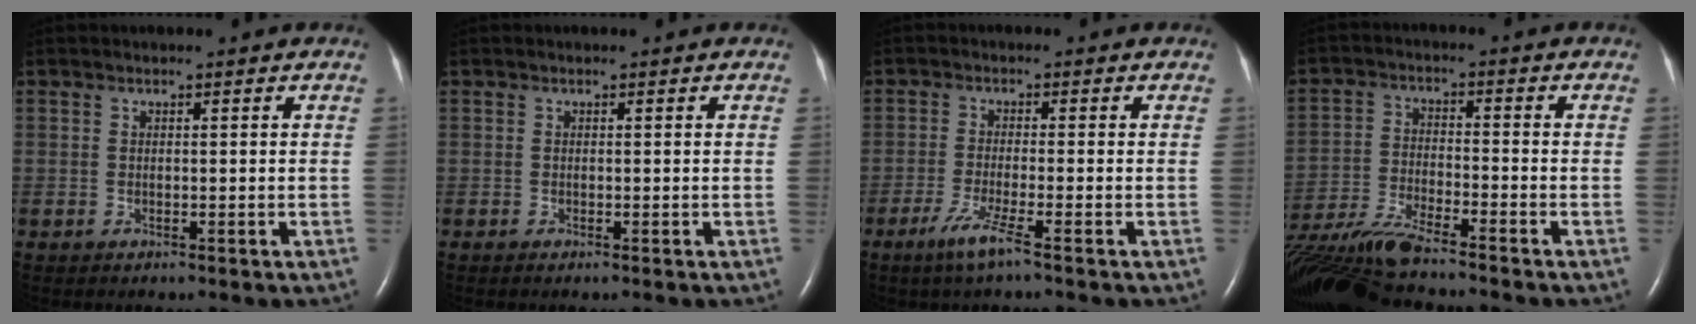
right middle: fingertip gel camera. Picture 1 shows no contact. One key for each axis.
{"total": 0.0}
{"total": 4.5, "fx": -2.8, "fy": -0.6, "fz": 3.4, "tx": -0.072, "ty": -0.013, "tz": -0.060}
{"total": 20.1, "fx": -16.4, "fy": 7.0, "fz": 9.3, "tx": -0.247, "ty": -0.035, "tz": -0.265}